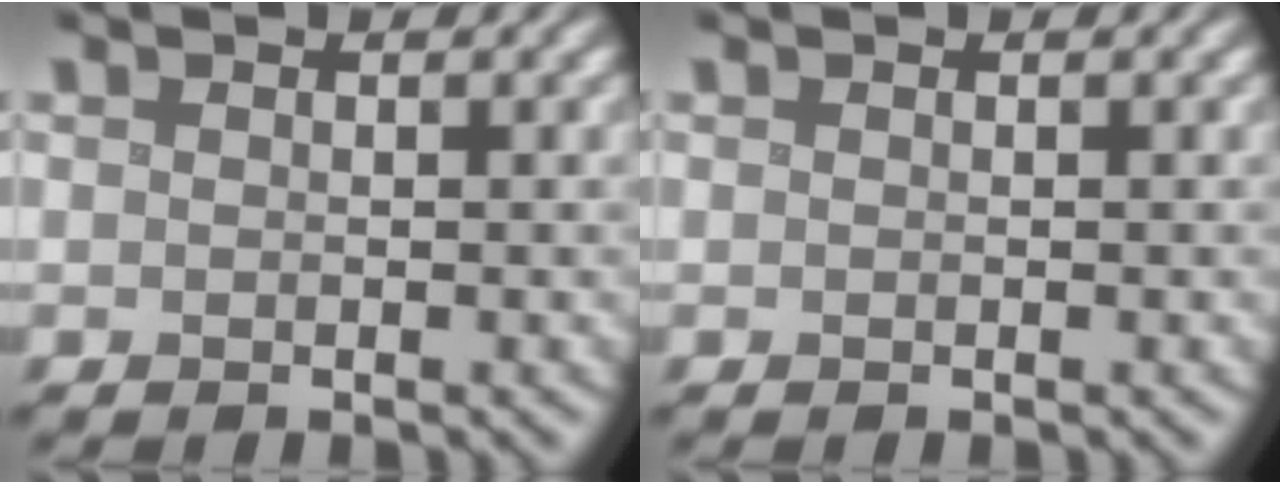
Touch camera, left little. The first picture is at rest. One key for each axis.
{"total": 0.0}